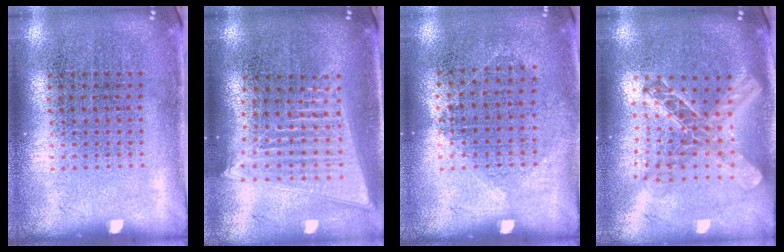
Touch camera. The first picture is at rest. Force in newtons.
{"total": 2.0, "press": 1.8, "slide": 0.9}
{"total": 1.0, "press": 0.9, "slide": 0.4}
{"total": 2.2, "press": 1.8, "slide": 1.2}